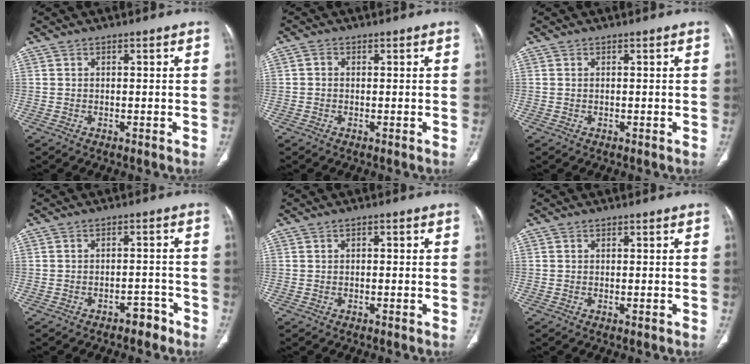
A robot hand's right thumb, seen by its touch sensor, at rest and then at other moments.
{"total": 1.0, "force": [0.0, 0.9, 0.5], "torque": [-0.008, 0.004, -0.003]}
{"total": 0.0}
{"total": 3.5, "force": [-2.7, 1.8, 1.4], "torque": [-0.011, 0.029, -0.033]}
{"total": 0.8, "force": [0.0, 0.5, 0.6], "torque": [-0.007, 0.003, -0.001]}
{"total": 0.5, "force": [-0.1, 0.2, 0.5], "torque": [-0.012, -0.003, -0.002]}